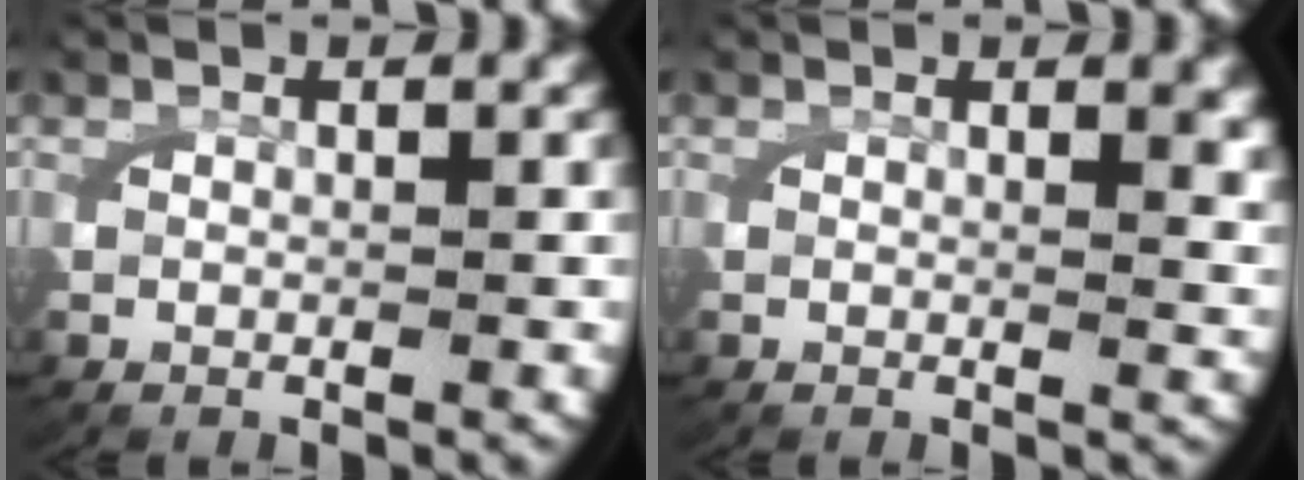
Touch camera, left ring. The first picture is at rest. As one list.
[{"total": 1.4, "force": [0.8, -0.1, 1.1], "torque": [-0.020, -0.008, 0.015]}]